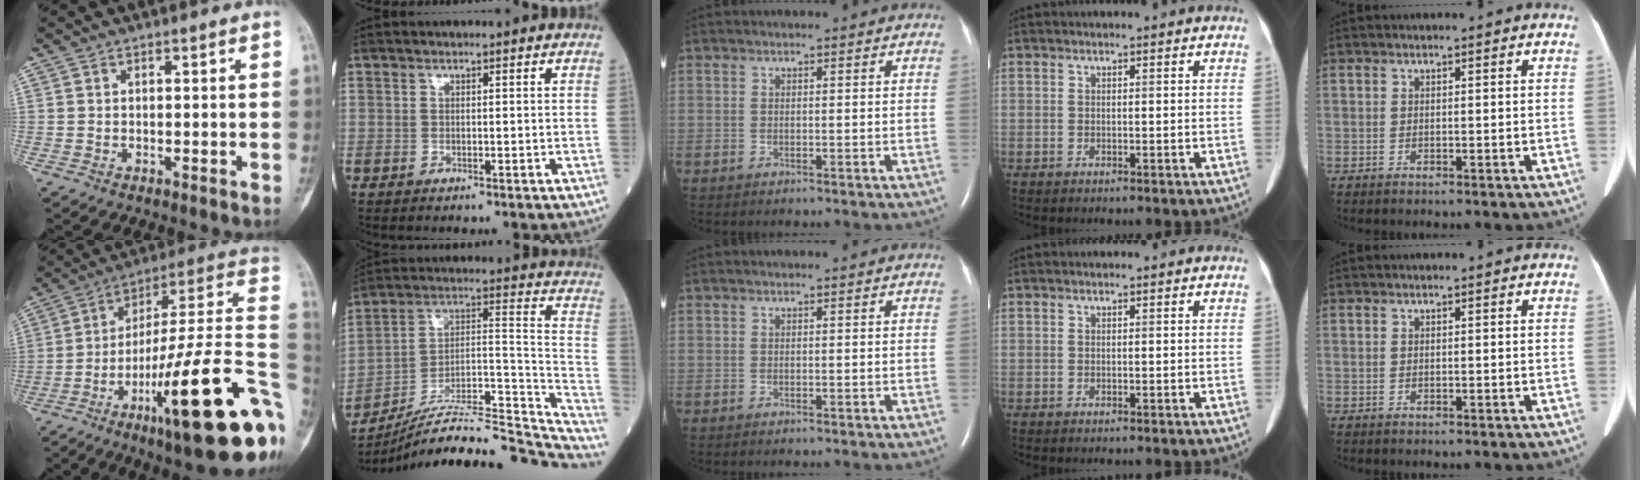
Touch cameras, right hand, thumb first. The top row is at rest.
{"thumb": {"total": 30.0, "force": [-10.1, 5.6, 27.7], "torque": [-0.347, 0.052, -0.155]}, "index": {"total": 28.7, "force": [-26.6, 3.3, 10.4], "torque": [-0.110, 0.025, -0.390]}}